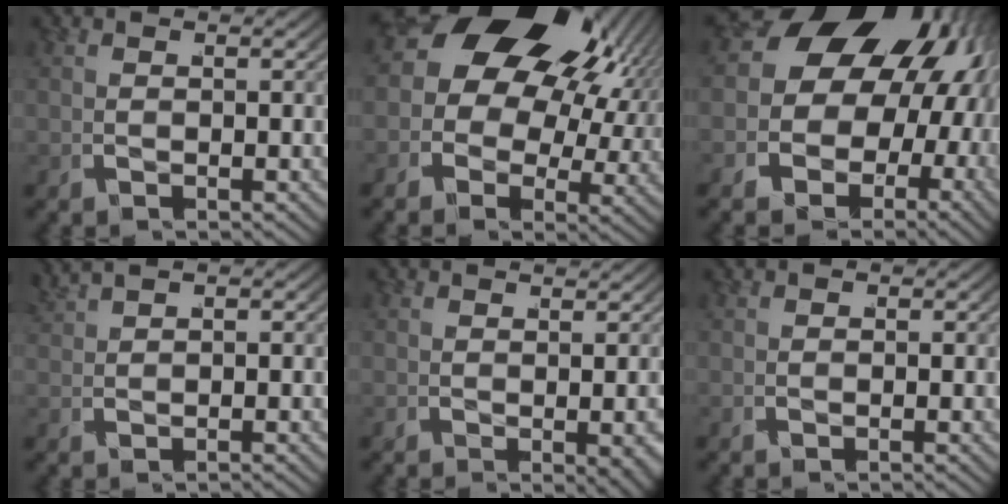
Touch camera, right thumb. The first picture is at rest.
{"total": 18.2, "force": [4.2, 12.8, 12.2], "torque": [-0.223, 0.012, 0.037]}
{"total": 18.9, "force": [2.2, 15.1, 11.1], "torque": [-0.228, -0.016, 0.014]}
{"total": 1.1, "force": [0.9, -0.1, 0.5], "torque": [-0.008, 0.010, 0.017]}
{"total": 1.5, "force": [0.3, 0.3, 1.4], "torque": [-0.017, -0.007, 0.012]}
{"total": 0.0}